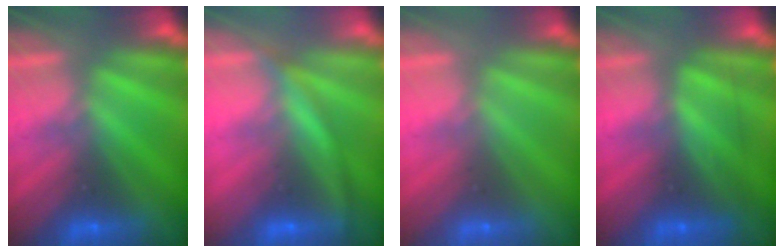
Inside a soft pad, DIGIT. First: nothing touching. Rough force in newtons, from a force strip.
{"total": 2.8}
{"total": 2.8}
{"total": 2.4}